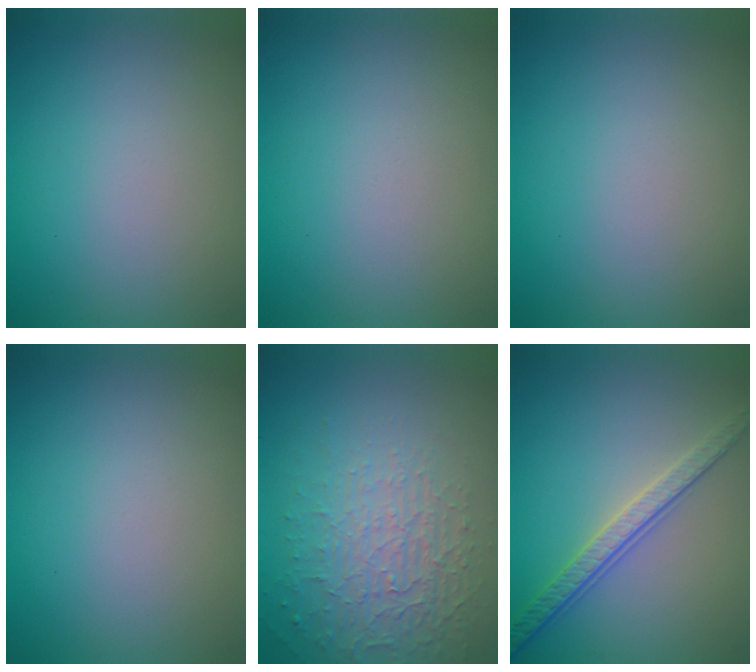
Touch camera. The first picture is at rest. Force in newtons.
{"total": 0.0}
{"total": 0.0}
{"total": 0.0}
{"total": 5.5, "press": 3.2, "slide": 4.5}
{"total": 3.6, "press": 3.3, "slide": 1.6}